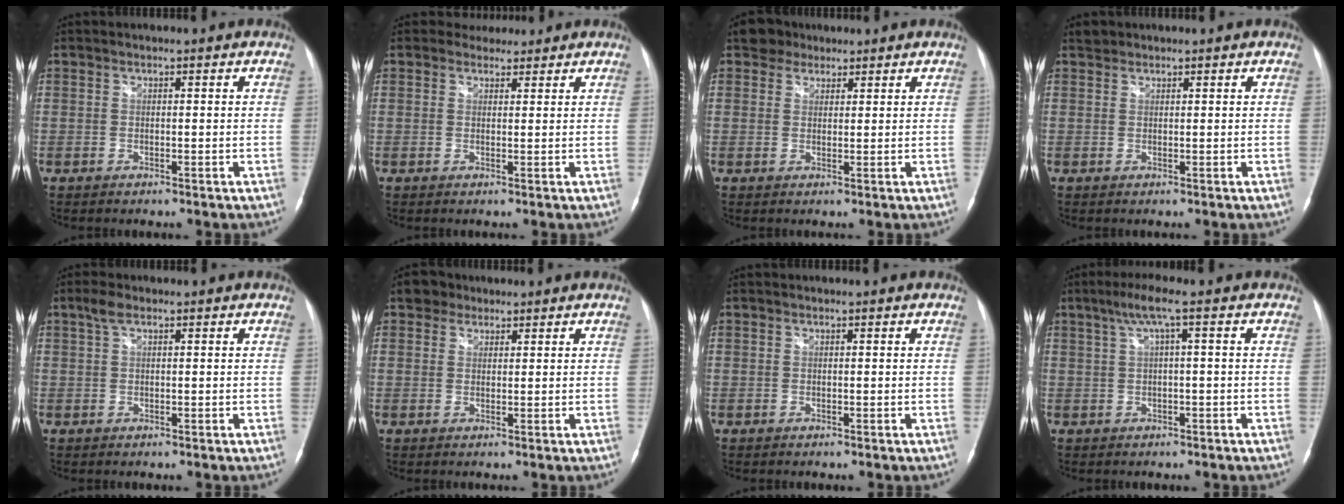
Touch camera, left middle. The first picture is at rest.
{"total": 2.6, "force": [2.3, 1.1, -0.1], "torque": [0.003, 0.008, 0.035]}
{"total": 3.1, "force": [2.4, 1.9, 0.1], "torque": [-0.001, 0.011, 0.038]}
{"total": 1.2, "force": [1.0, 0.5, -0.1], "torque": [0.002, 0.006, 0.016]}
{"total": 2.0, "force": [1.2, 0.7, 1.5], "torque": [-0.036, 0.016, 0.028]}
{"total": 2.7, "force": [2.0, 1.9, 0.3], "torque": [-0.005, 0.011, 0.030]}
{"total": 0.0}
{"total": 3.9, "force": [1.3, -0.4, 3.7], "torque": [-0.073, 0.021, 0.027]}